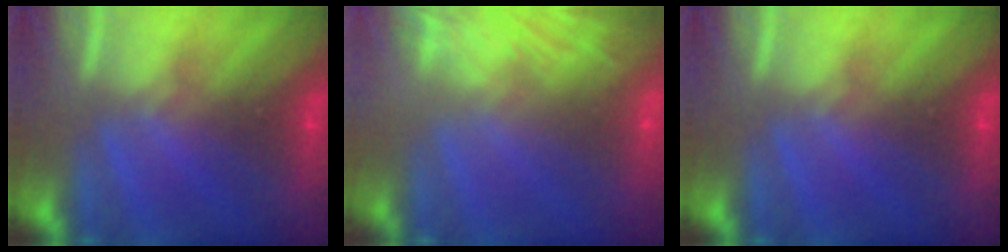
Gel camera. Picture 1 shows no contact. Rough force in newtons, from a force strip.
{"total": 7.0}
{"total": 0.0}